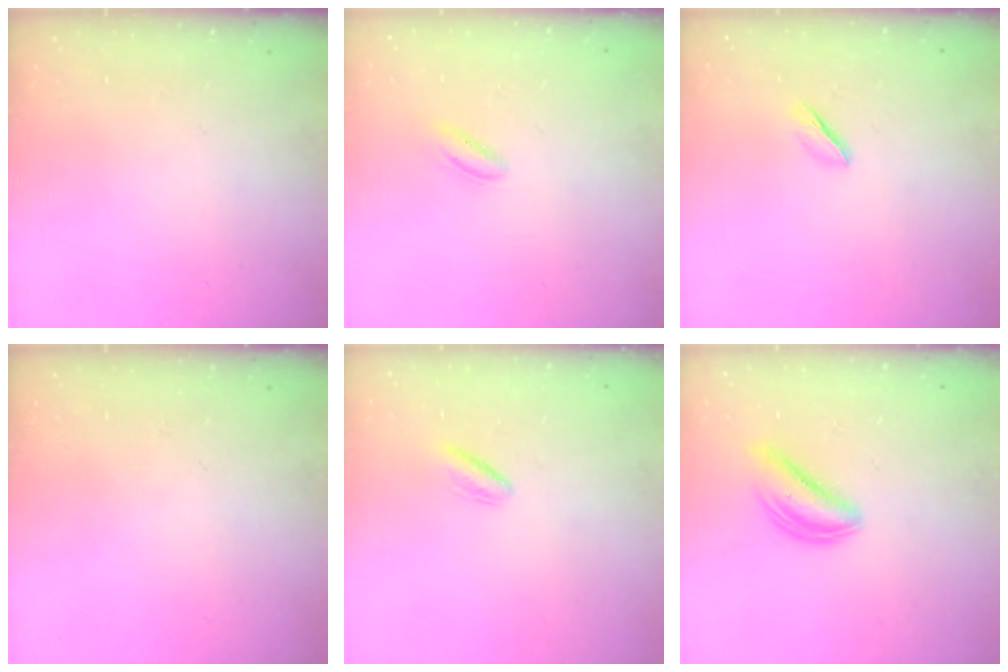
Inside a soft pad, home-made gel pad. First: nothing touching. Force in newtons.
{"total": 2.6, "press": 2.5, "slide": 0.8}
{"total": 1.9, "press": 1.8, "slide": 0.7}
{"total": 0.0}
{"total": 2.5, "press": 2.3, "slide": 1.1}
{"total": 5.6, "press": 5.6, "slide": 0.1}